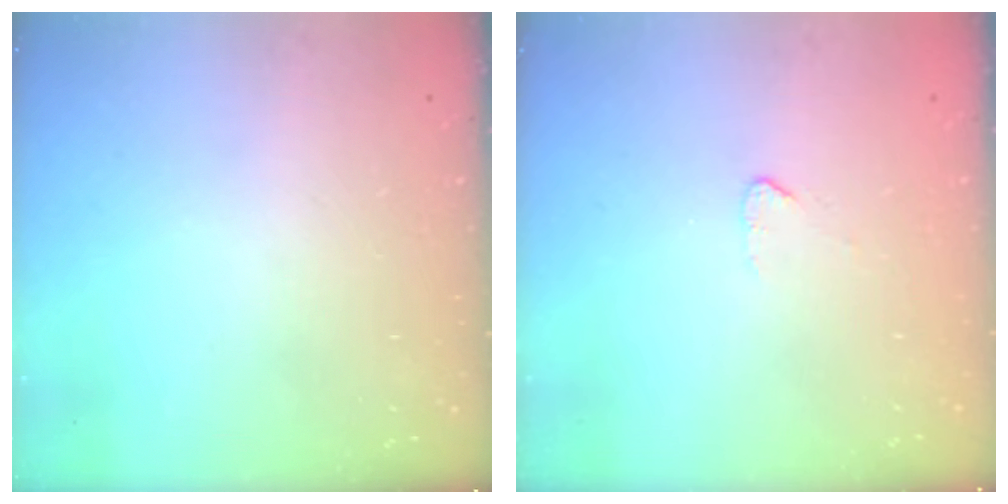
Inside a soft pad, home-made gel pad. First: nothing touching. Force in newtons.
{"total": 2.7, "press": 2.7, "slide": 0.2}